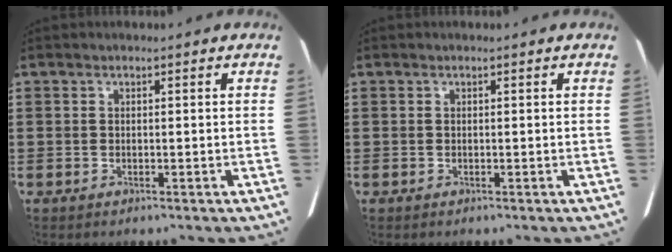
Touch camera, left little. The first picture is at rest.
{"total": 0.0}